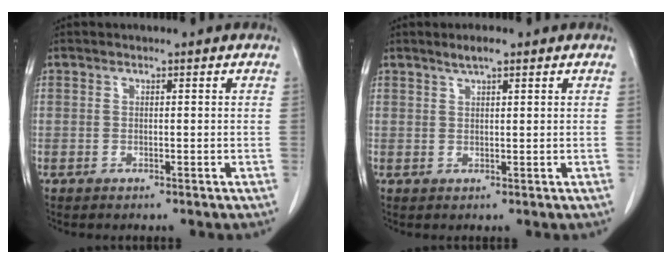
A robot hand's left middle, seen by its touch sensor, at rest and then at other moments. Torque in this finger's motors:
{"motor_torque": [0.38, -0.34, 0.00, 0.02]}